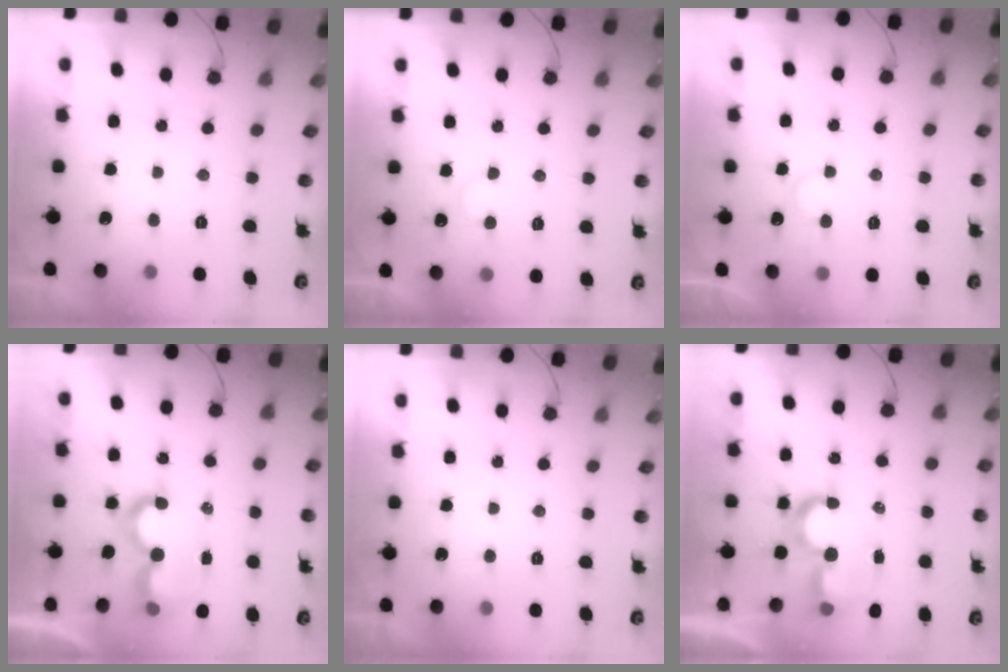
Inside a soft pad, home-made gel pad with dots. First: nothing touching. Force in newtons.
{"total": 5.8, "press": 5.8, "slide": 0.4}
{"total": 6.2, "press": 6.1, "slide": 0.5}
{"total": 10.0, "press": 9.9, "slide": 1.0}
{"total": 1.8, "press": 1.8, "slide": 0.0}
{"total": 10.3, "press": 10.3, "slide": 0.6}